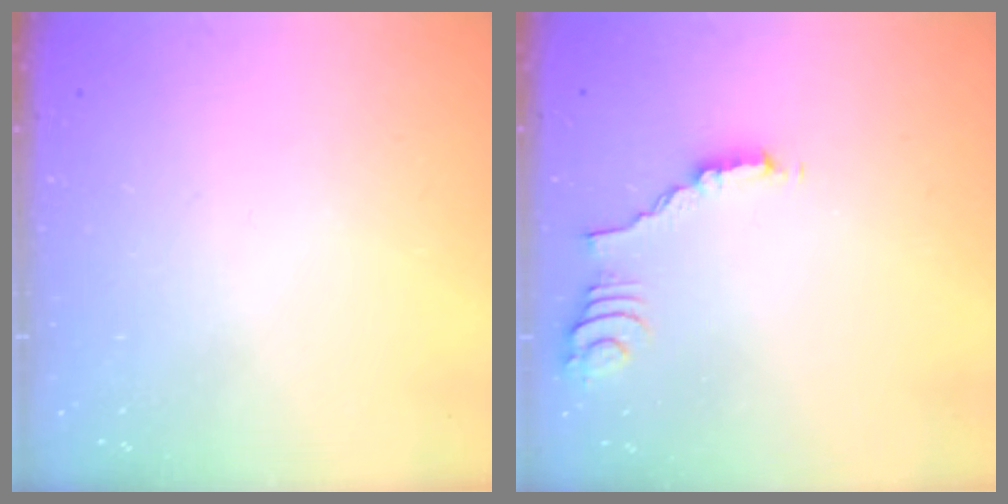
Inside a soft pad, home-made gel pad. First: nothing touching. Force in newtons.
{"total": 2.0, "press": 2.0, "slide": 0.5}